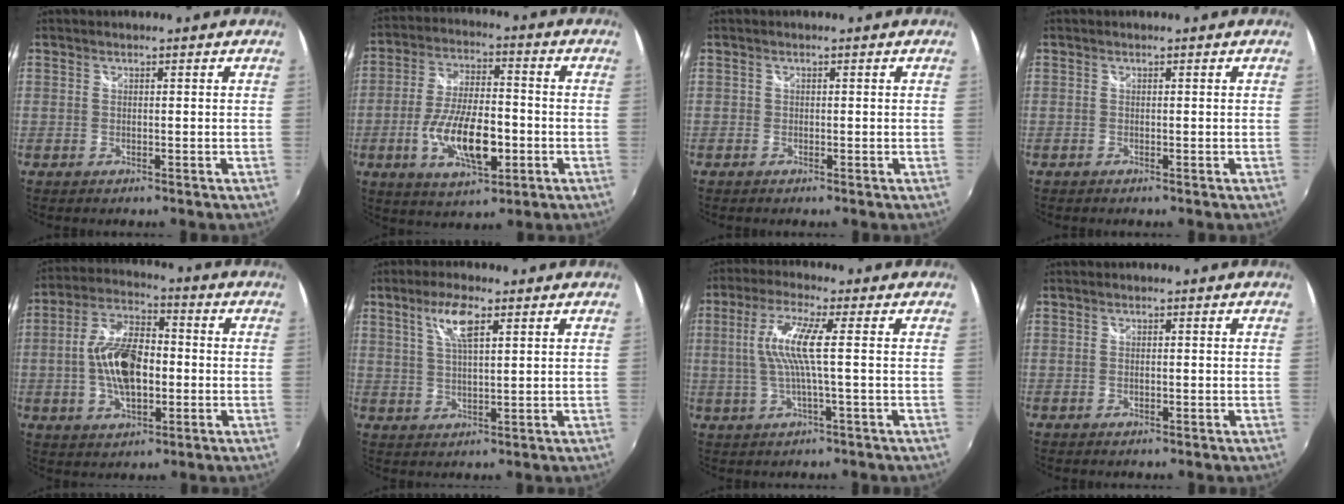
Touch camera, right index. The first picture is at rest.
{"total": 14.1, "force": [-4.1, 5.8, 12.2], "torque": [-0.239, -0.008, -0.068]}
{"total": 0.7, "force": [-0.4, 0.5, 0.0], "torque": [-0.002, -0.002, -0.011]}
{"total": 0.0}
{"total": 13.2, "force": [-1.5, 7.1, 11.0], "torque": [-0.212, 0.011, -0.028]}
{"total": 6.3, "force": [3.0, 1.8, 5.2], "torque": [-0.098, 0.006, 0.057]}
{"total": 8.1, "force": [0.3, 0.0, 8.1], "torque": [-0.163, 0.003, 0.011]}
{"total": 0.7, "force": [-0.1, 0.5, 0.5], "torque": [-0.010, 0.000, -0.003]}